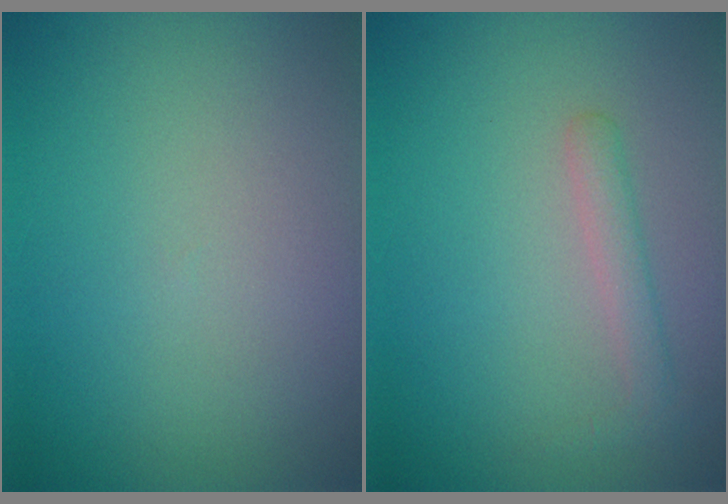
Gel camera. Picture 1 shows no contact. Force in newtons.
{"total": 1.6, "press": 1.6, "slide": 0.1}